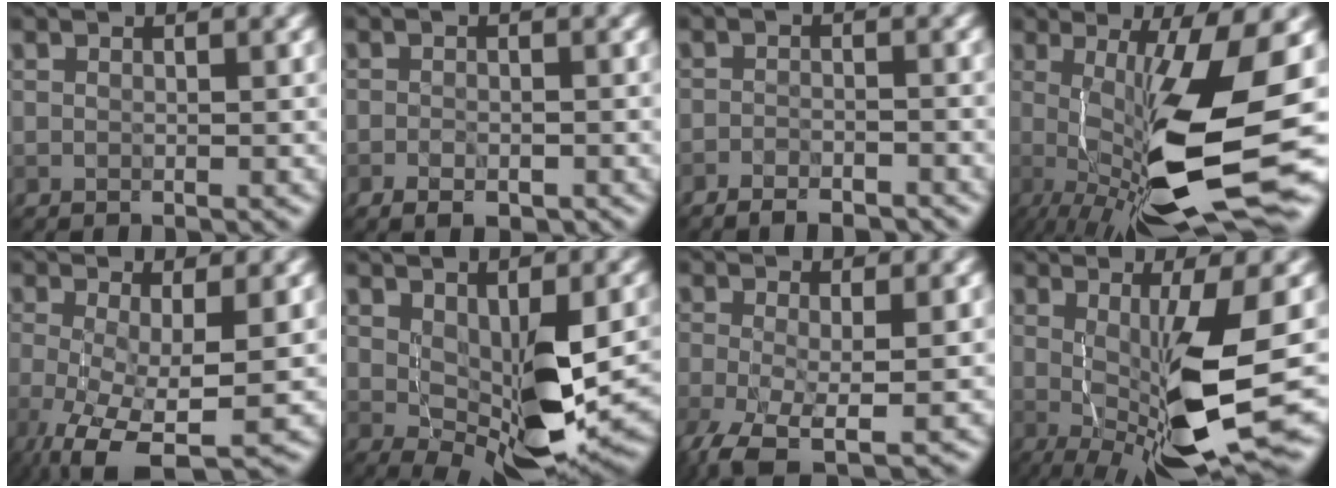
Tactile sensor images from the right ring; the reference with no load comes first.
{"total": 2.1, "force": [-1.5, 0.8, 1.2], "torque": [-0.013, -0.001, -0.016]}
{"total": 3.6, "force": [-3.3, 0.7, 1.1], "torque": [-0.015, 0.004, -0.046]}
{"total": 13.1, "force": [-1.7, 3.4, 12.5], "torque": [-0.207, -0.015, -0.018]}
{"total": 7.2, "force": [-2.4, 1.9, 6.5], "torque": [-0.116, -0.017, -0.031]}
{"total": 8.1, "force": [-0.9, 3.4, 7.3], "torque": [-0.134, -0.014, 0.002]}
{"total": 6.2, "force": [-2.9, 1.9, 5.1], "torque": [-0.102, -0.015, -0.050]}
{"total": 8.8, "force": [-1.0, 1.7, 8.6], "torque": [-0.140, -0.009, -0.006]}